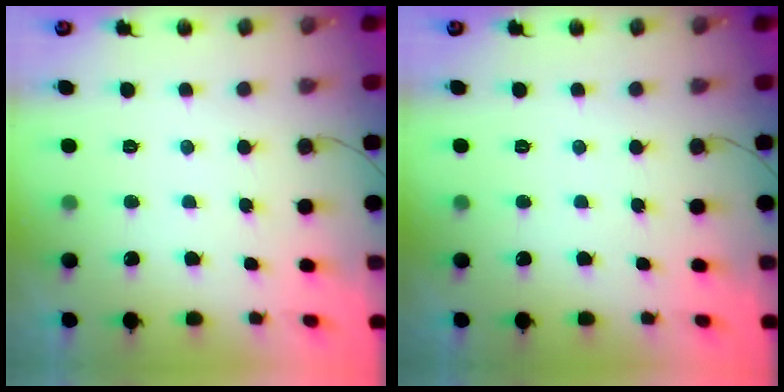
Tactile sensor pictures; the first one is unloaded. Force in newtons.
{"total": 0.0}